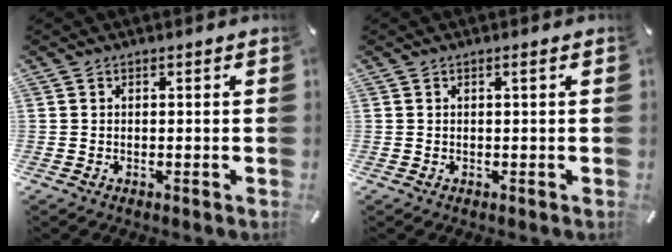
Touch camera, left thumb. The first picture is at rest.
{"total": 0.7, "force": [0.2, 0.0, 0.7], "torque": [-0.012, 0.001, 0.002]}